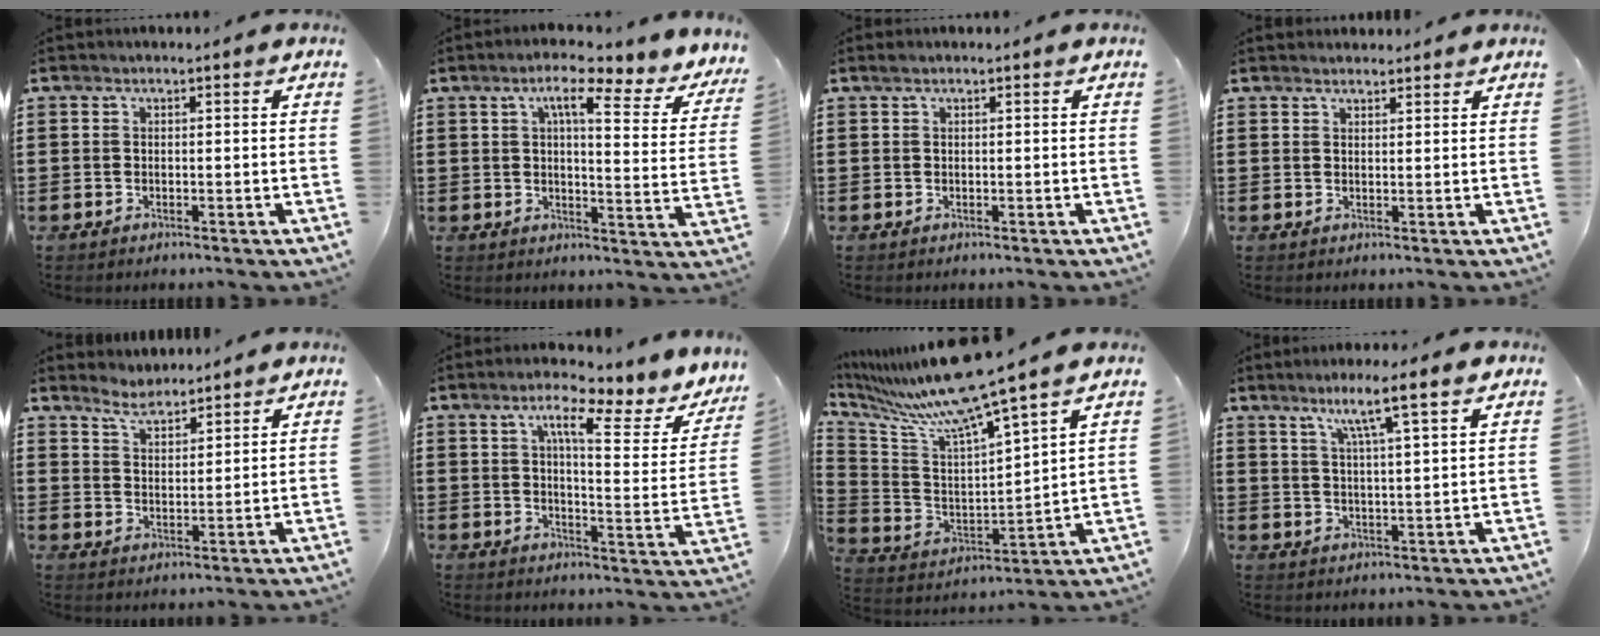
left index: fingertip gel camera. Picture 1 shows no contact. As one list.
[{"total": 7.0, "force": [4.8, 0.8, 5.0], "torque": [-0.094, -0.024, 0.072]}, {"total": 0.5, "force": [0.4, 0.2, 0.3], "torque": [-0.006, 0.002, 0.007]}, {"total": 1.7, "force": [1.7, 0.5, 0.1], "torque": [-0.004, 0.002, 0.033]}, {"total": 4.0, "force": [3.8, 0.9, 0.6], "torque": [-0.024, -0.008, 0.072]}, {"total": 8.9, "force": [5.7, 1.0, 6.8], "torque": [-0.118, -0.030, 0.085]}, {"total": 10.0, "force": [8.4, -1.1, 5.3], "torque": [-0.138, -0.066, 0.132]}, {"total": 6.7, "force": [4.4, -0.3, 5.1], "torque": [-0.103, -0.007, 0.070]}]